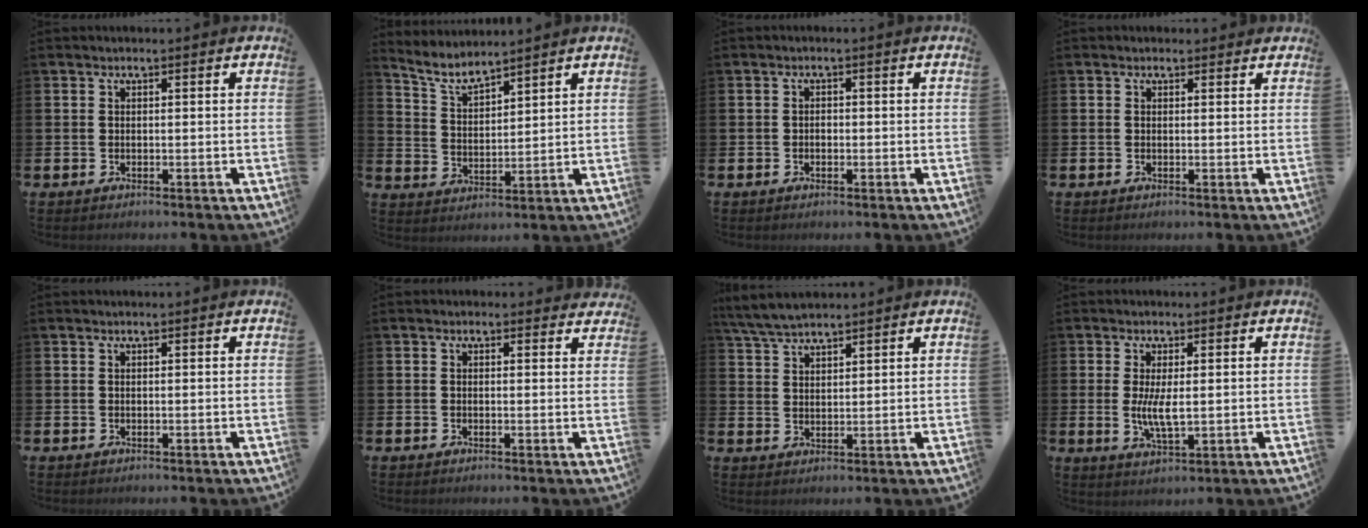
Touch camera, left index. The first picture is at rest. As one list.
[{"total": 5.3, "force": [5.0, 0.7, 1.6], "torque": [-0.055, -0.023, 0.091]}, {"total": 0.8, "force": [-0.3, 0.7, 0.4], "torque": [-0.008, 0.002, -0.007]}, {"total": 0.8, "force": [0.6, 0.5, 0.1], "torque": [0.005, 0.004, 0.008]}, {"total": 0.0}, {"total": 0.7, "force": [0.5, 0.5, 0.1], "torque": [0.005, 0.003, 0.007]}, {"total": 5.0, "force": [4.8, 0.8, 1.5], "torque": [-0.049, -0.011, 0.090]}, {"total": 4.3, "force": [0.5, 1.4, 4.0], "torque": [-0.071, -0.001, 0.007]}]